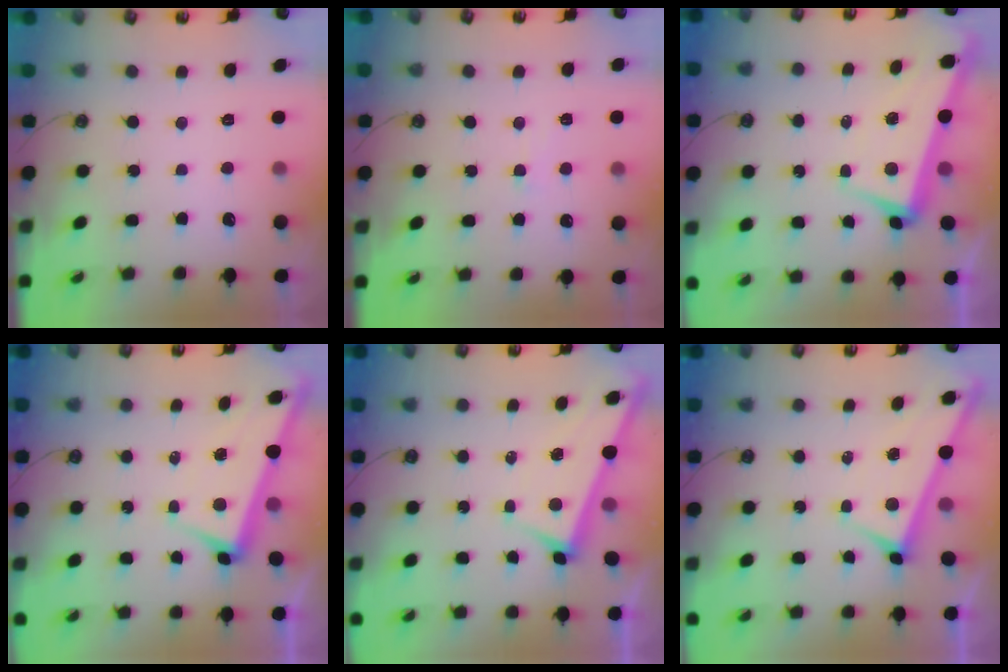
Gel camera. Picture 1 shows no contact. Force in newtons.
{"total": 1.2, "press": 0.9, "slide": 0.7}
{"total": 2.1, "press": 0.5, "slide": 2.1}
{"total": 1.7, "press": 1.6, "slide": 0.5}
{"total": 2.4, "press": 2.4, "slide": 0.2}
{"total": 1.4, "press": 1.3, "slide": 0.5}